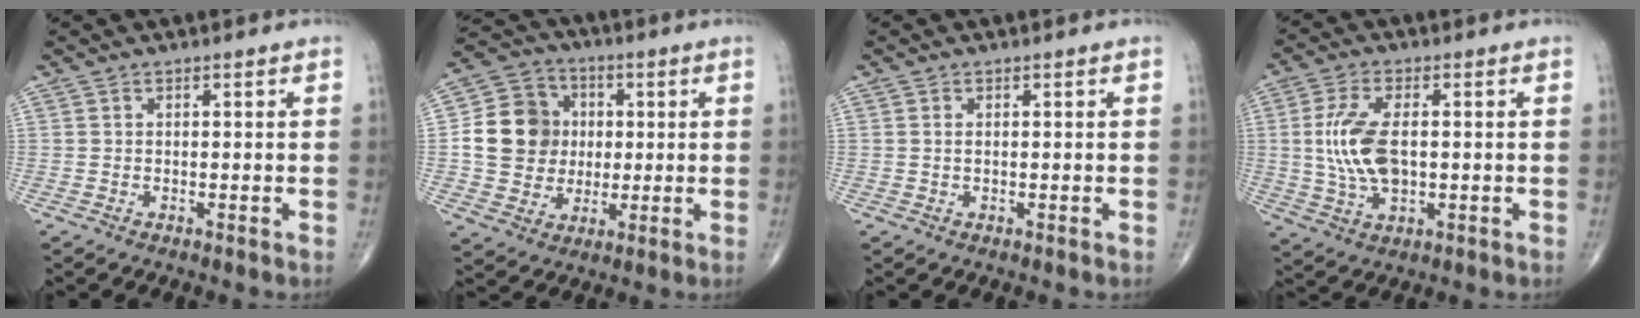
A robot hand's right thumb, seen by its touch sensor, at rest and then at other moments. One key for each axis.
{"total": 13.6, "fx": 1.0, "fy": 12.0, "fz": 6.2, "tx": -0.084, "ty": 0.016, "tz": 0.017}
{"total": 0.7, "fx": 0.2, "fy": 0.3, "fz": 0.6, "tx": -0.015, "ty": 0.003, "tz": 0.005}
{"total": 10.7, "fx": 0.5, "fy": 5.4, "fz": 9.2, "tx": -0.196, "ty": -0.002, "tz": 0.014}